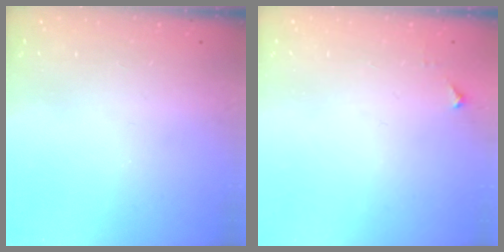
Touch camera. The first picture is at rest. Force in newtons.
{"total": 3.4, "press": 3.4, "slide": 0.4}